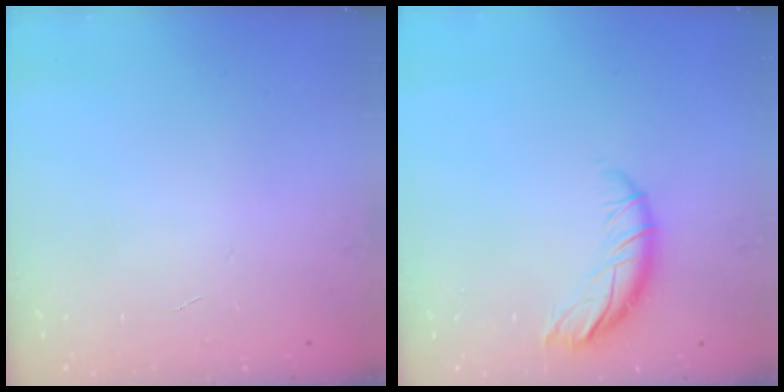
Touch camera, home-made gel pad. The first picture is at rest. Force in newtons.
{"total": 10.4, "press": 10.3, "slide": 1.5}